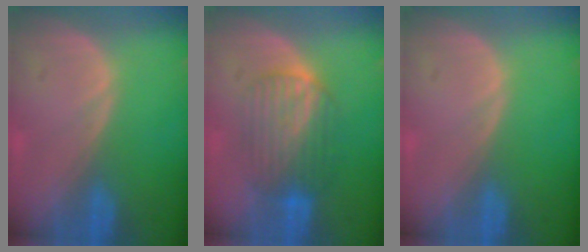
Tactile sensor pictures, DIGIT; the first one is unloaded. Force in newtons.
{"total": 6.7, "press": 6.6, "slide": 0.6}
{"total": 0.0}